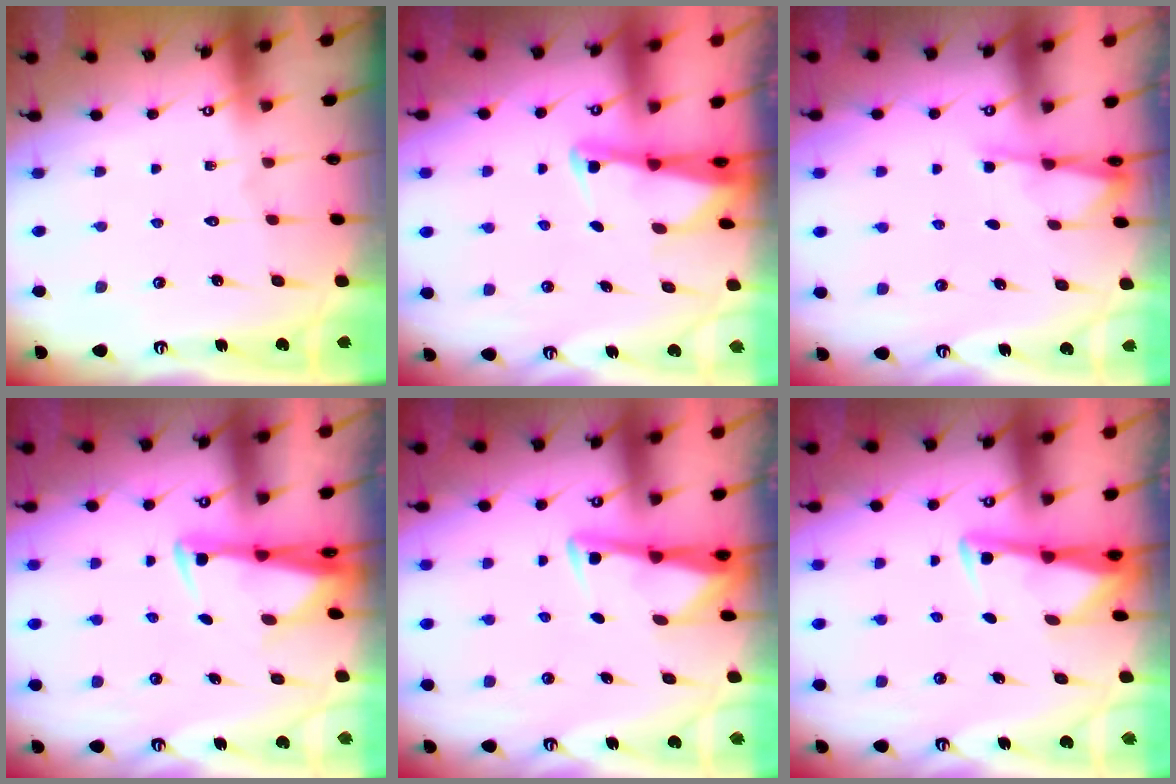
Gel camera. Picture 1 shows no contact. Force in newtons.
{"total": 2.6, "press": 2.6, "slide": 0.2}
{"total": 1.8, "press": 1.7, "slide": 0.4}
{"total": 3.0, "press": 2.9, "slide": 1.0}
{"total": 3.0, "press": 3.0, "slide": 0.4}
{"total": 3.0, "press": 3.0, "slide": 0.4}